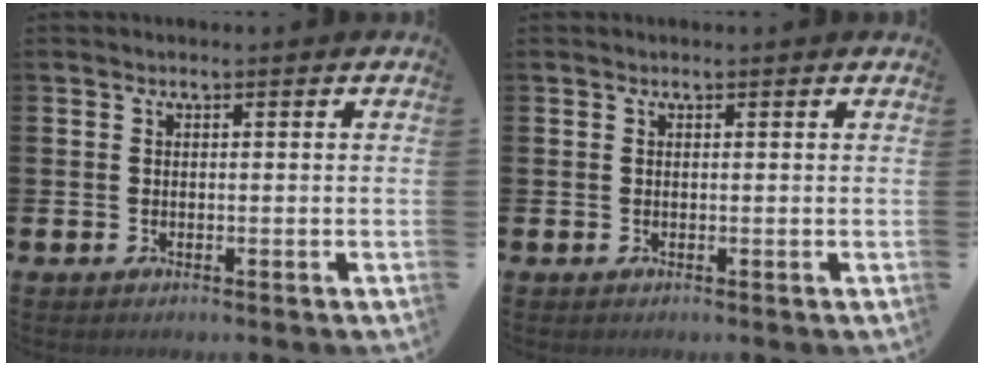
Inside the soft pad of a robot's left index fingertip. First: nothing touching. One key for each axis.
{"total": 0.0}